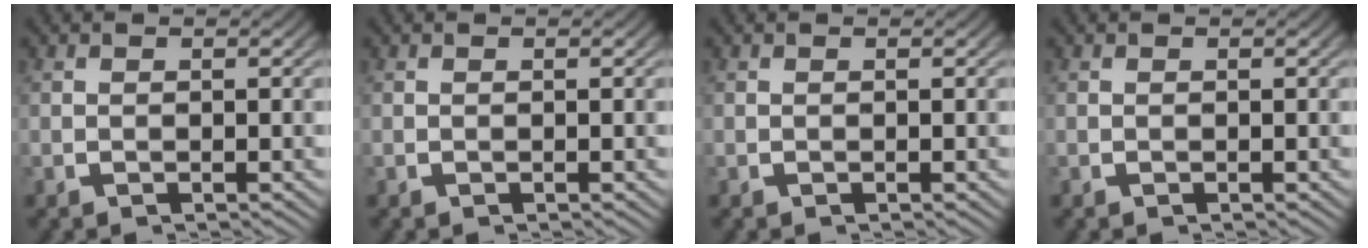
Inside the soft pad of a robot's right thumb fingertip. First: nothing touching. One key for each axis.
{"total": 0.0}
{"total": 0.0}
{"total": 0.0}